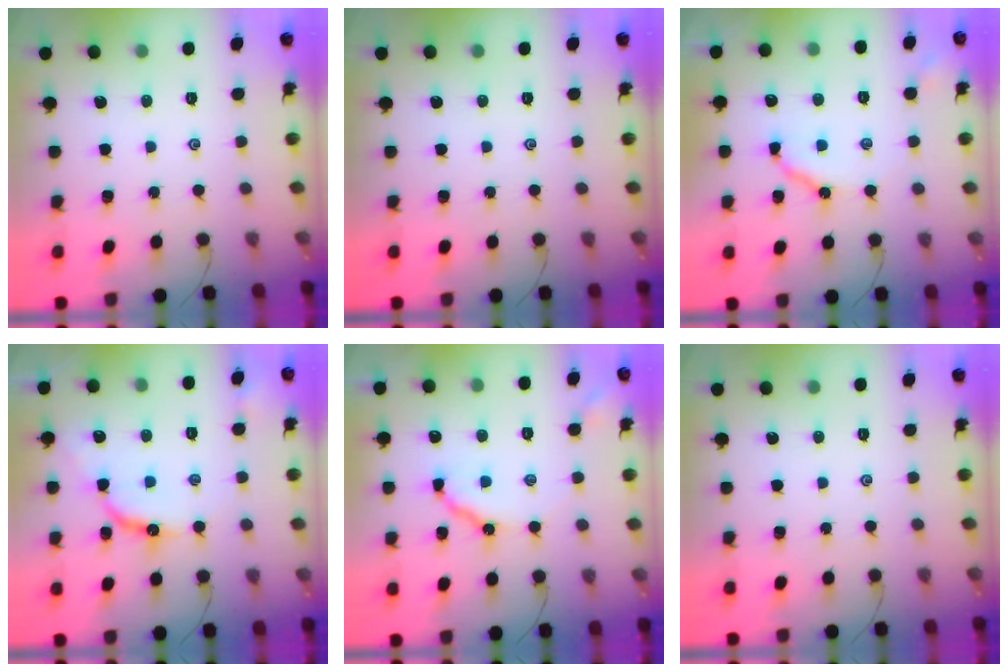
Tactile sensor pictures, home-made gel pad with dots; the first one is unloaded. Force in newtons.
{"total": 0.0}
{"total": 7.9, "press": 7.8, "slide": 0.9}
{"total": 10.3, "press": 10.2, "slide": 1.0}
{"total": 9.4, "press": 9.3, "slide": 1.0}
{"total": 0.0}